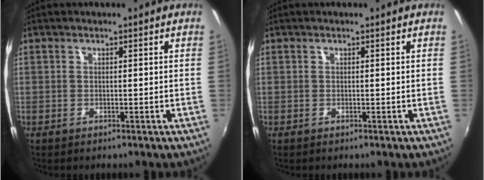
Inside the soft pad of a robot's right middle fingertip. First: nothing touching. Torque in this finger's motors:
{"motor_torque": [0.05, -0.04, -0.02, 0.00]}